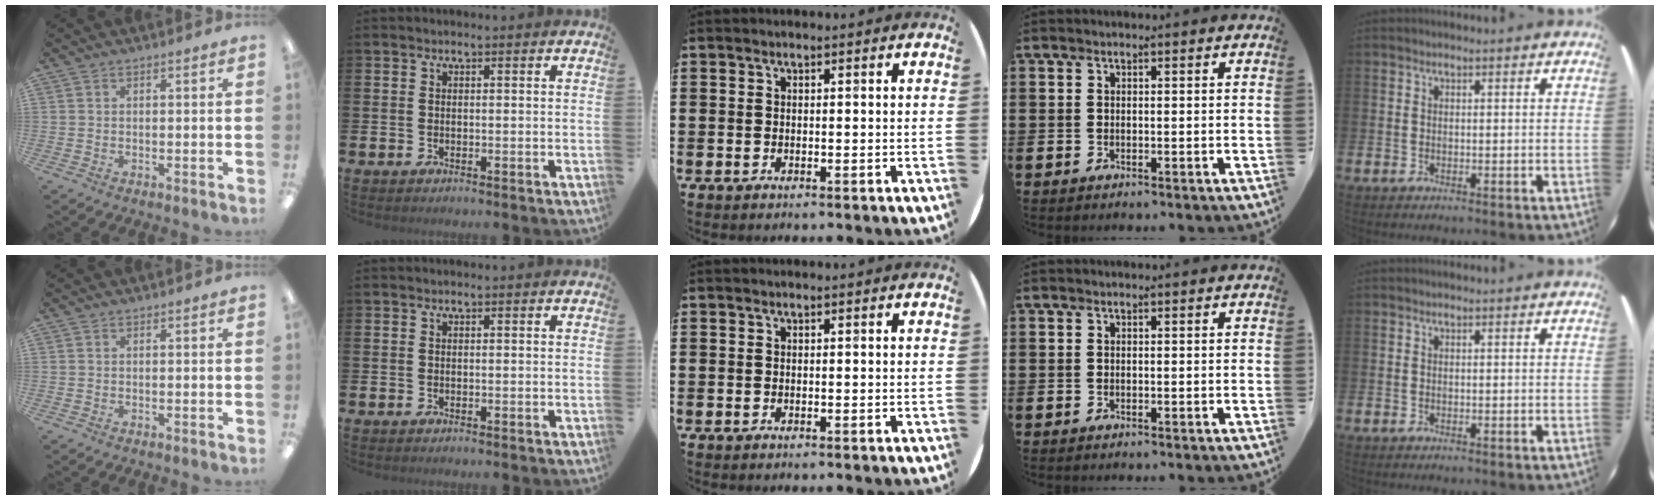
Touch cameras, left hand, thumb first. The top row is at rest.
{}